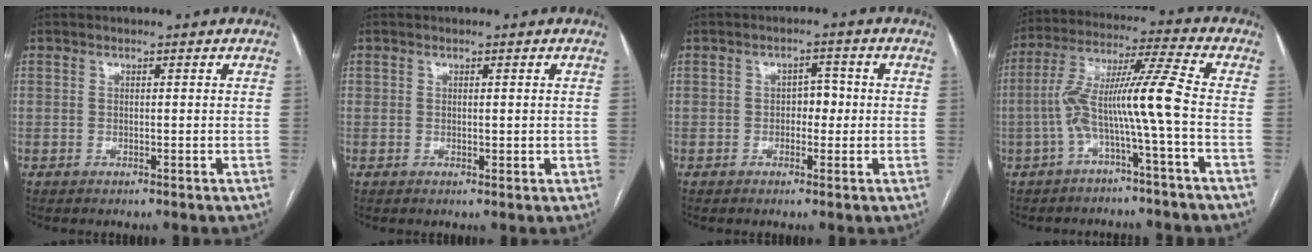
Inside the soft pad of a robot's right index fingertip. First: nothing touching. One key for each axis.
{"total": 1.1, "fx": 0.1, "fy": 0.8, "fz": 0.8, "tx": -0.010, "ty": -0.001, "tz": 0.003}
{"total": 2.9, "fx": -0.3, "fy": 1.9, "fz": 2.1, "tx": -0.024, "ty": 0.011, "tz": -0.007}
{"total": 10.1, "fx": -2.7, "fy": -1.2, "fz": 9.7, "tx": -0.190, "ty": 0.035, "tz": -0.051}